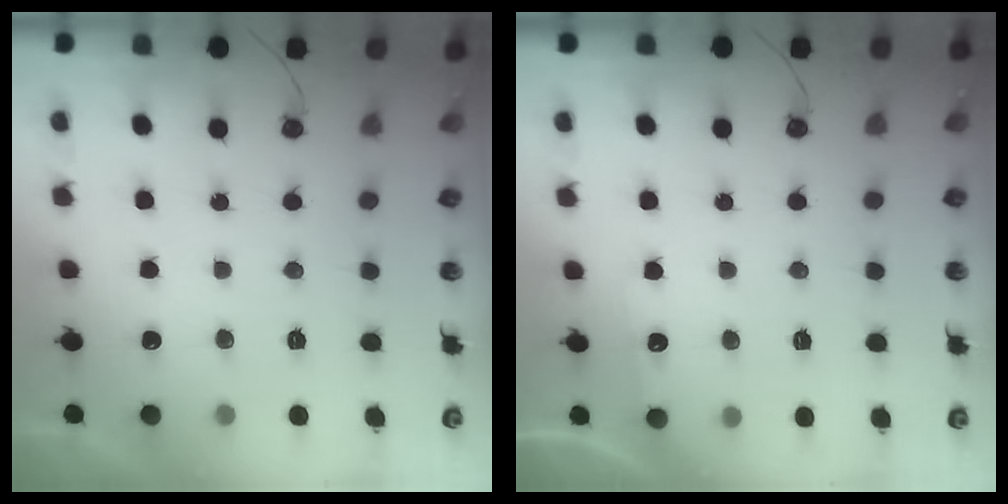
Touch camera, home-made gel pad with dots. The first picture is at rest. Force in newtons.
{"total": 4.0, "press": 4.0, "slide": 0.6}